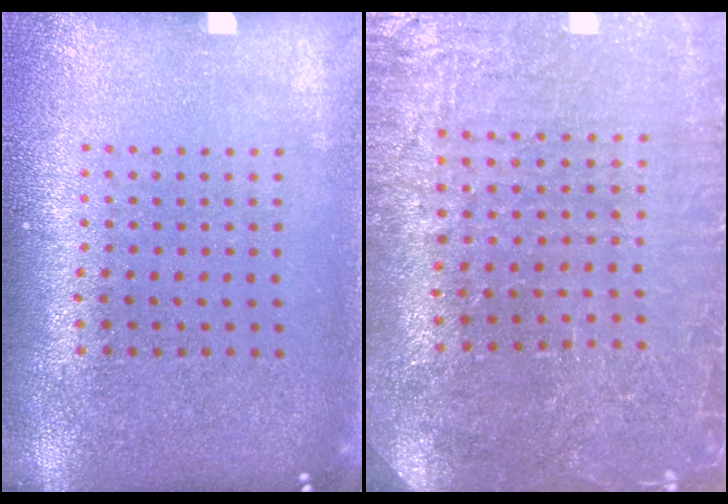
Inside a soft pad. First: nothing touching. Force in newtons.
{"total": 2.0, "press": 2.0, "slide": 0.3}